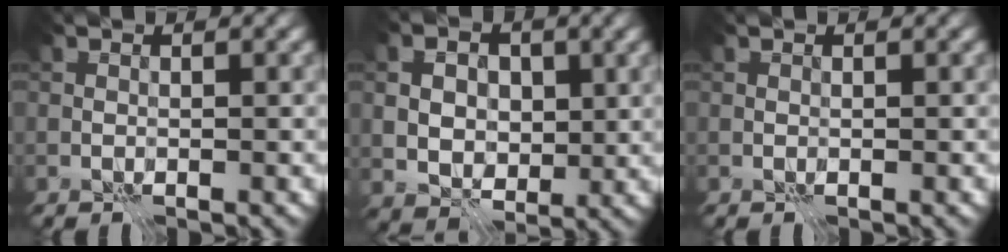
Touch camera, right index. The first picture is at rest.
{"total": 5.0, "force": [0.7, 3.7, 3.3], "torque": [-0.058, 0.003, 0.013]}
{"total": 0.0}